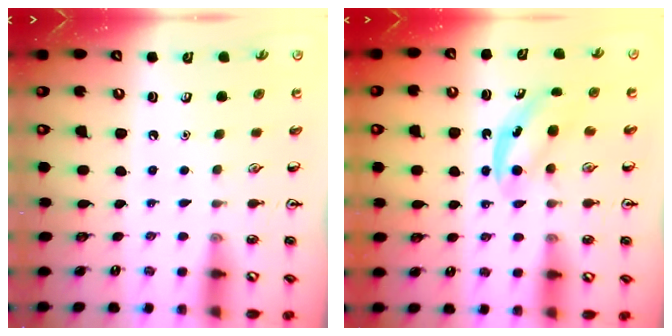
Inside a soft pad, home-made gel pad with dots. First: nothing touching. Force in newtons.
{"total": 4.8, "press": 4.7, "slide": 0.8}